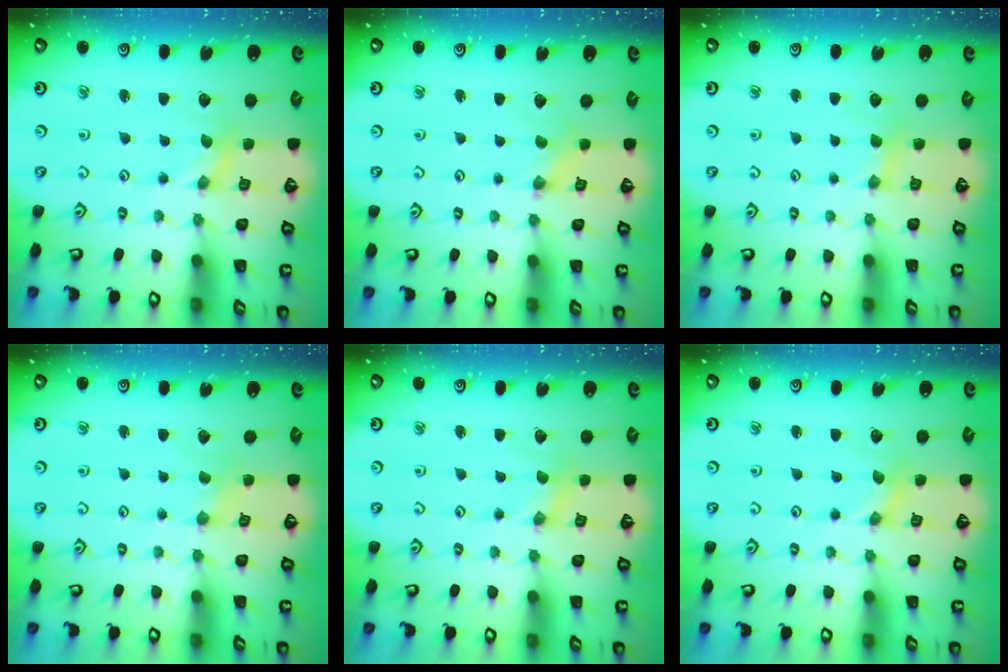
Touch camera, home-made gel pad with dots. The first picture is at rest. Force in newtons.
{"total": 0.6, "press": 0.6, "slide": 0.2}
{"total": 3.4, "press": 3.4, "slide": 0.5}
{"total": 0.0}
{"total": 0.0}
{"total": 0.0}